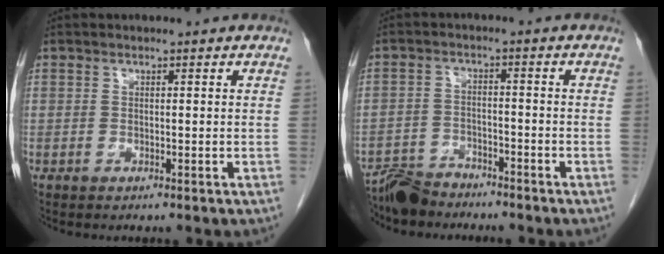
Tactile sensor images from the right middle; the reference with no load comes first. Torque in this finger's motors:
{"motor_torque": [-0.39, -0.30, -0.08, -0.03]}